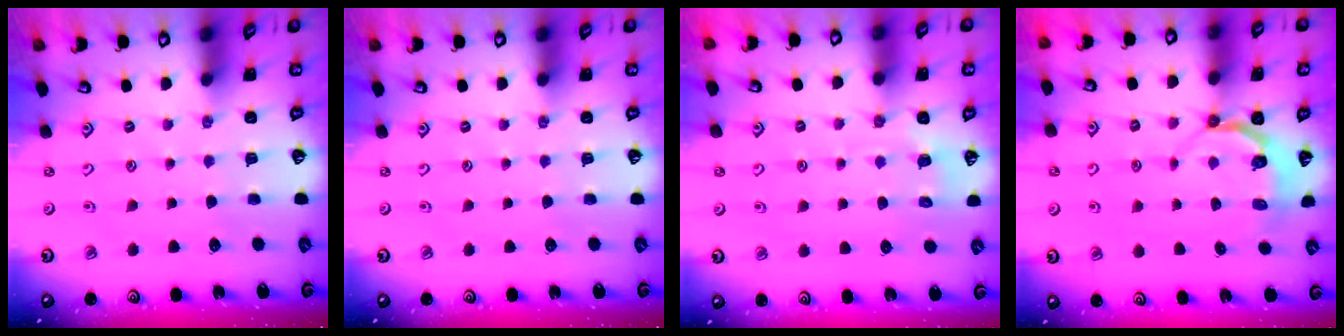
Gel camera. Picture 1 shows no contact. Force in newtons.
{"total": 0.0}
{"total": 2.9, "press": 2.6, "slide": 1.2}
{"total": 4.5, "press": 3.7, "slide": 2.6}